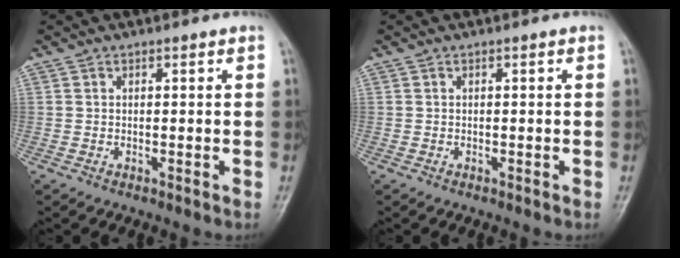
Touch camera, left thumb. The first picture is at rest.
{"total": 0.0}